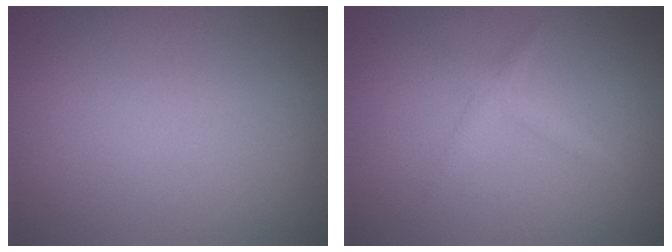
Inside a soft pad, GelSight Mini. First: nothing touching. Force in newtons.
{"total": 1.3, "press": 1.3, "slide": 0.0}